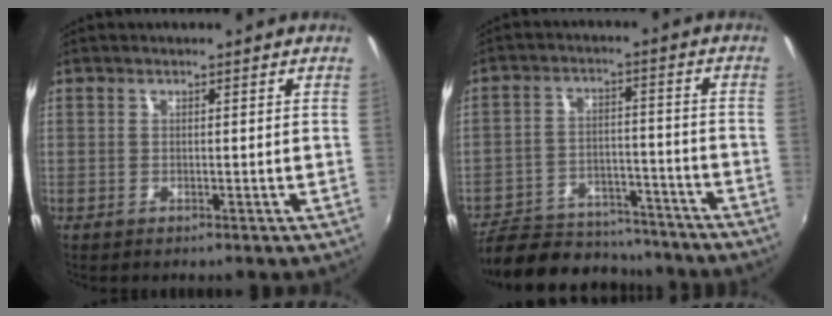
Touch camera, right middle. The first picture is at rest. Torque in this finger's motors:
{"motor_torque": [0.60, -0.88, -0.03, 0.00]}